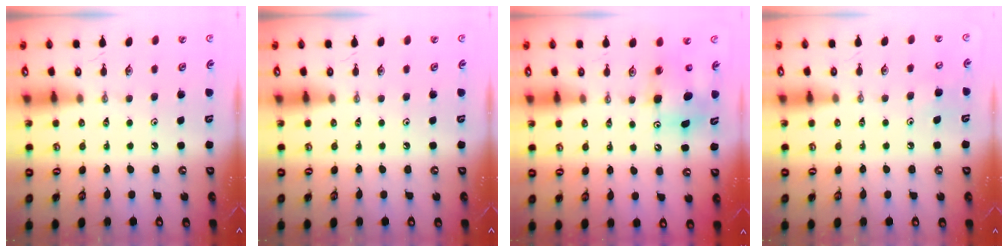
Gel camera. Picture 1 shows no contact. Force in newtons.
{"total": 0.0}
{"total": 7.7, "press": 7.4, "slide": 2.0}
{"total": 6.2, "press": 6.2, "slide": 0.5}